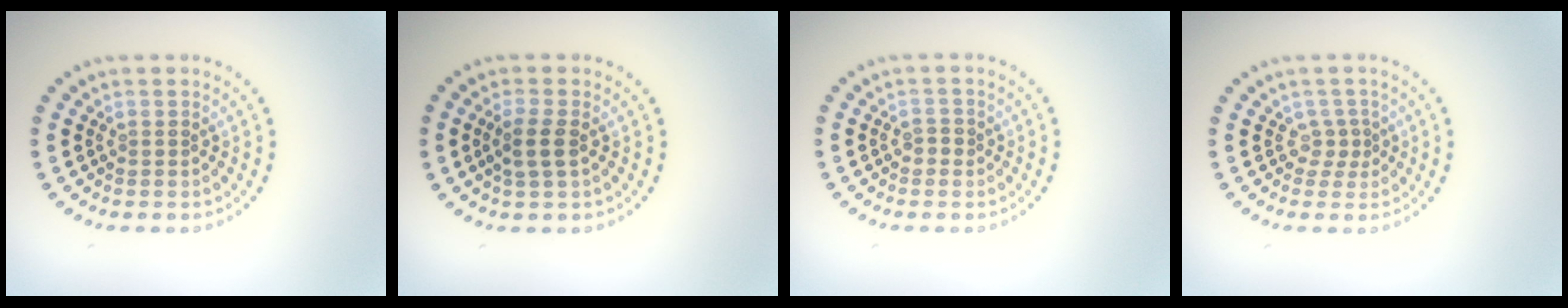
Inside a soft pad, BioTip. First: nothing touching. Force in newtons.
{"total": 2.4, "press": 2.2, "slide": 0.8}
{"total": 1.0, "press": 0.9, "slide": 0.4}
{"total": 1.4, "press": 0.8, "slide": 1.1}